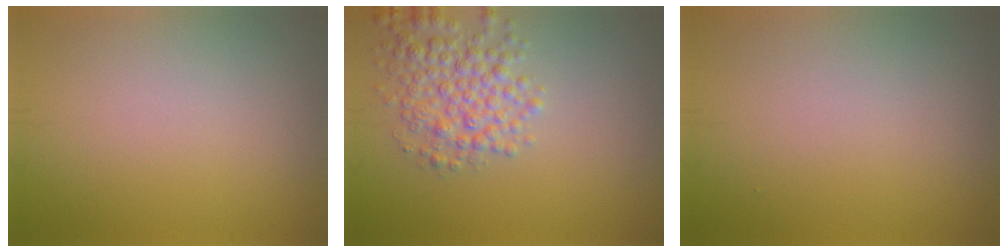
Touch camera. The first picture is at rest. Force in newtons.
{"total": 4.5, "press": 4.5, "slide": 0.1}
{"total": 0.0}